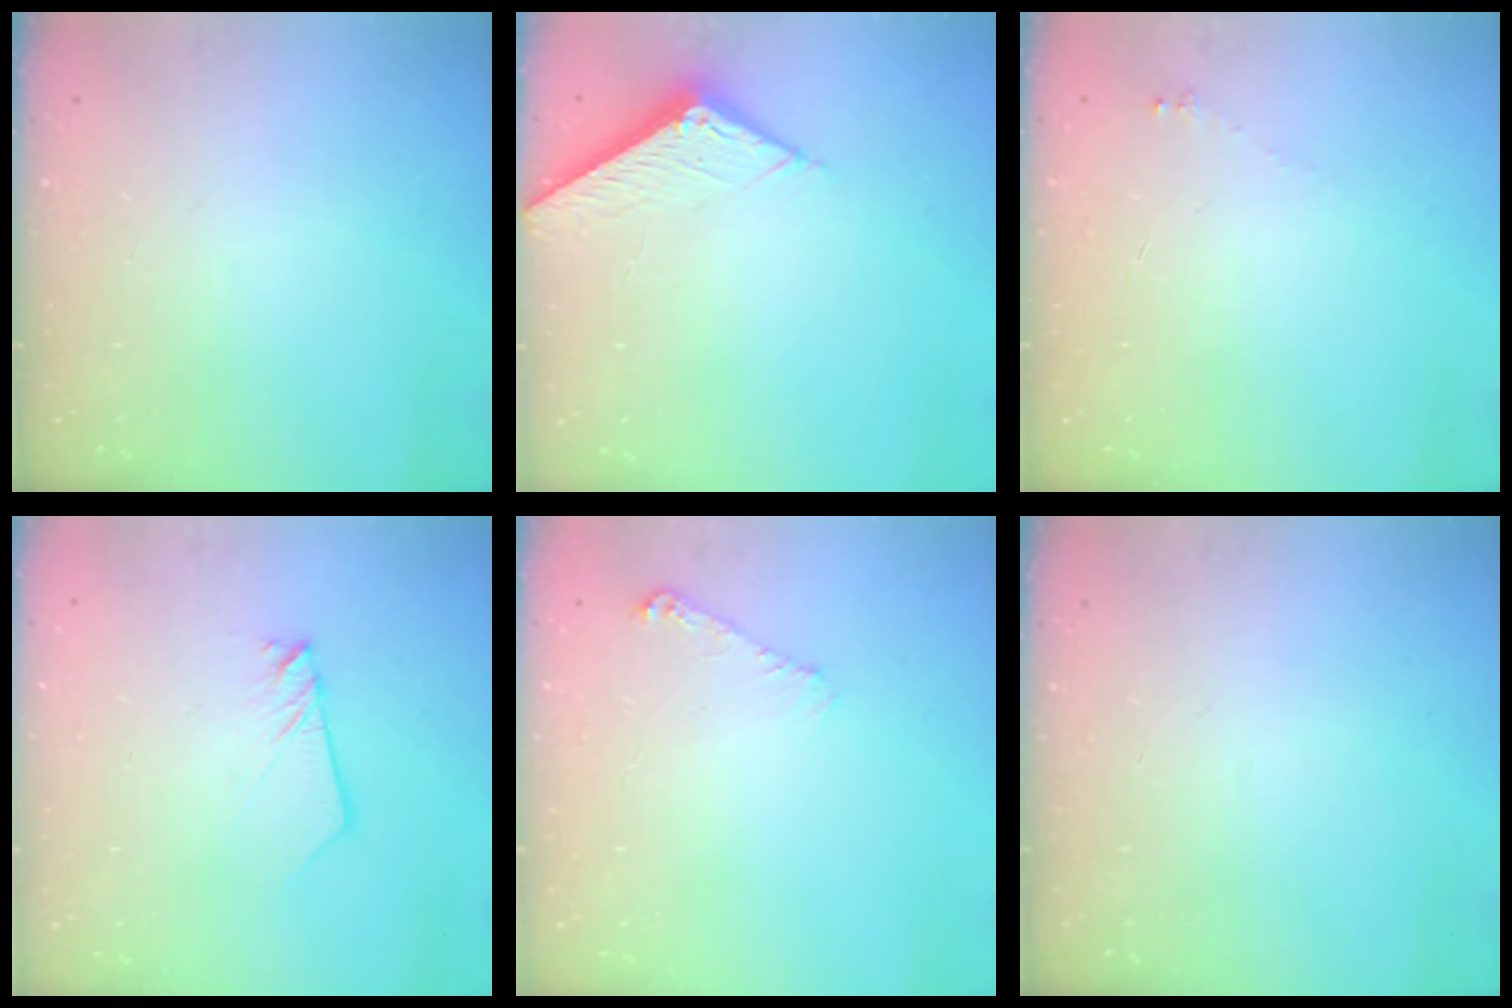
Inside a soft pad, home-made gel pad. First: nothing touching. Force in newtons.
{"total": 7.4, "press": 7.4, "slide": 0.2}
{"total": 1.7, "press": 1.6, "slide": 0.2}
{"total": 2.7, "press": 2.6, "slide": 0.3}
{"total": 5.3, "press": 5.2, "slide": 0.8}
{"total": 0.0}